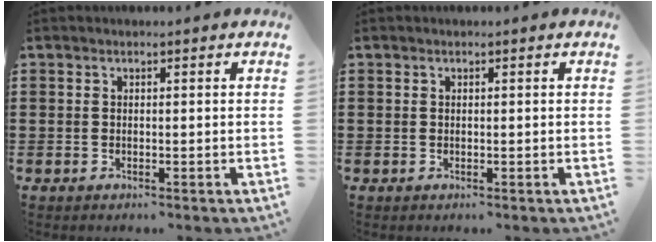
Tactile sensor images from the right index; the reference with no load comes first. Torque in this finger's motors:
{"motor_torque": [-0.10, -0.12, 0.02, 0.01]}